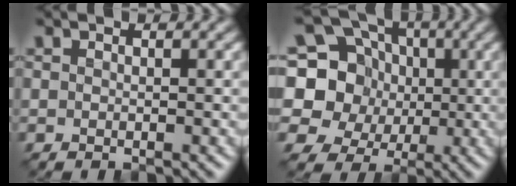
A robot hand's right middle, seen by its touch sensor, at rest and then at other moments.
{"total": 10.1, "force": [1.9, 8.9, 4.2], "torque": [-0.113, 0.037, 0.003]}